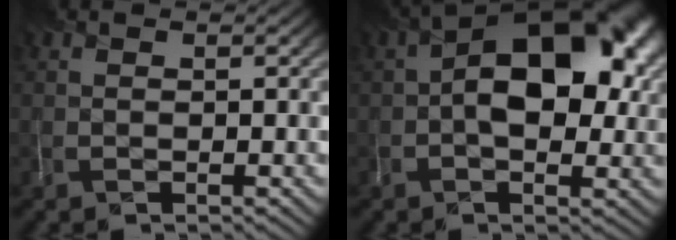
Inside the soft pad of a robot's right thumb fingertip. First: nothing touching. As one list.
[{"total": 14.6, "force": [1.4, 8.5, 11.7], "torque": [-0.152, 0.020, 0.010]}]